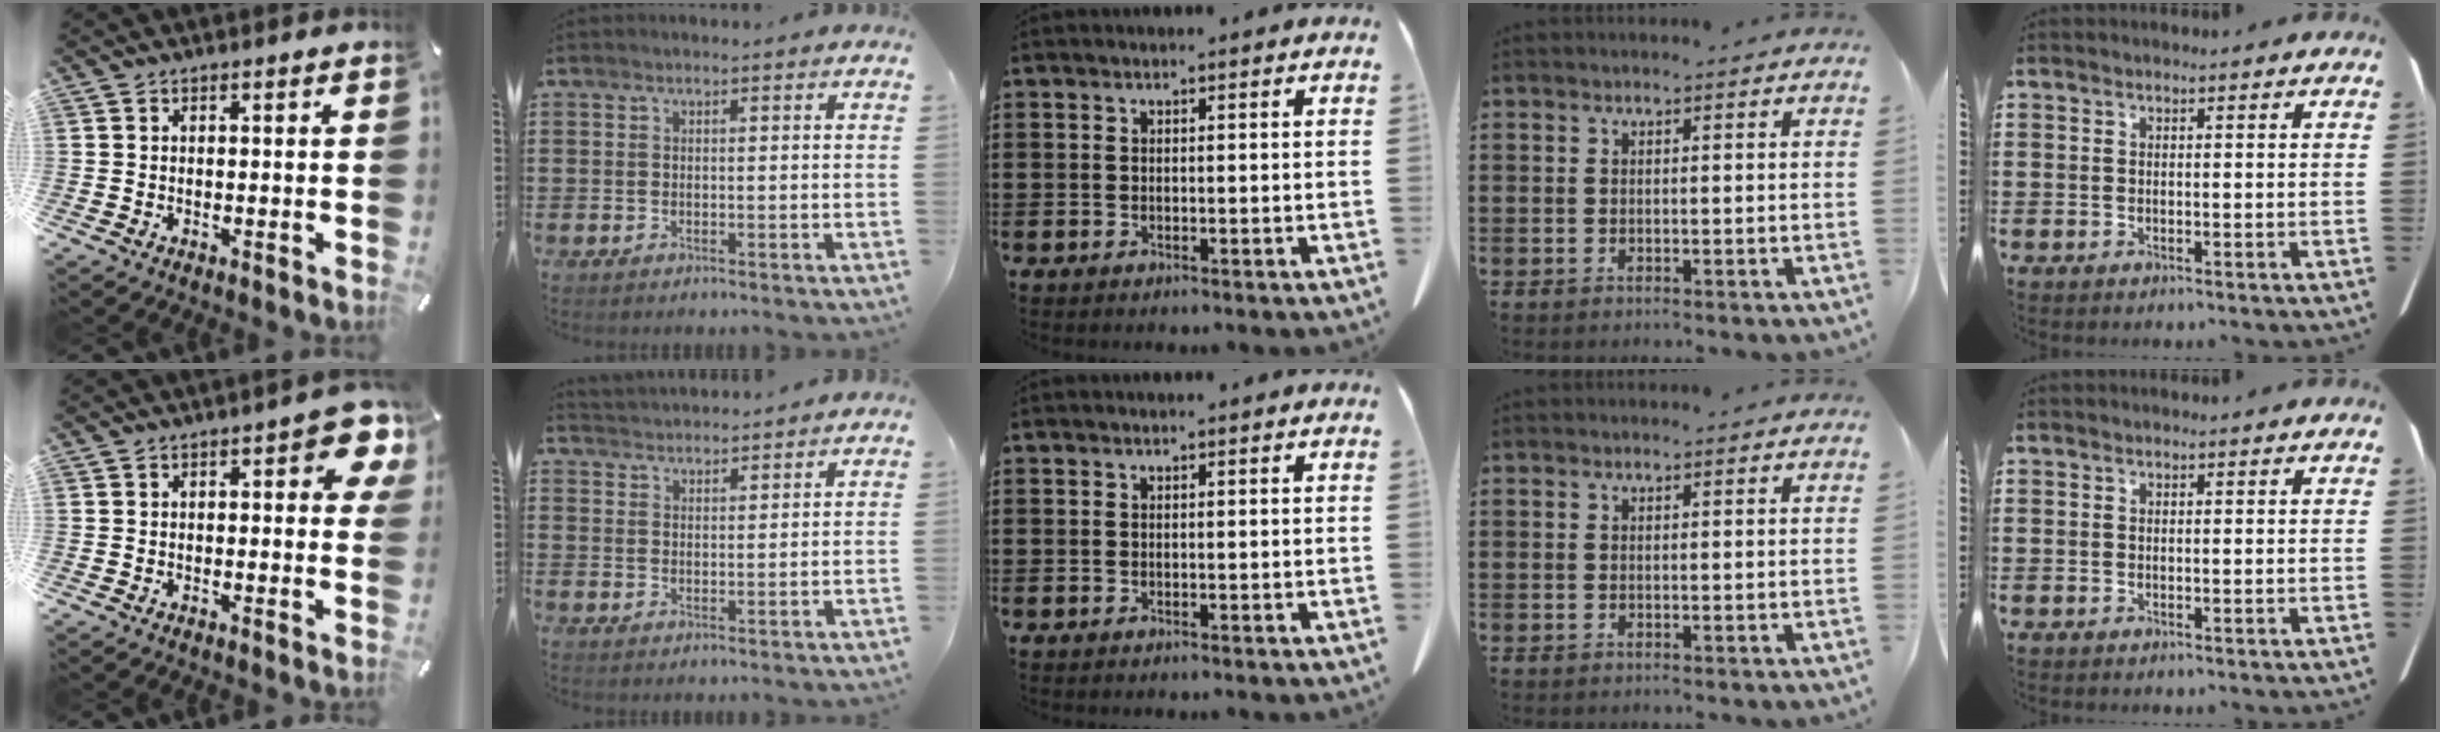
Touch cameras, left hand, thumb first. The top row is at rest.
{"thumb": {"total": 7.8, "force": [2.1, 3.2, 6.8], "torque": [-0.079, -0.007, 0.030]}, "index": {"total": 2.7, "force": [2.6, -0.1, -0.5], "torque": [0.001, -0.008, 0.050]}}